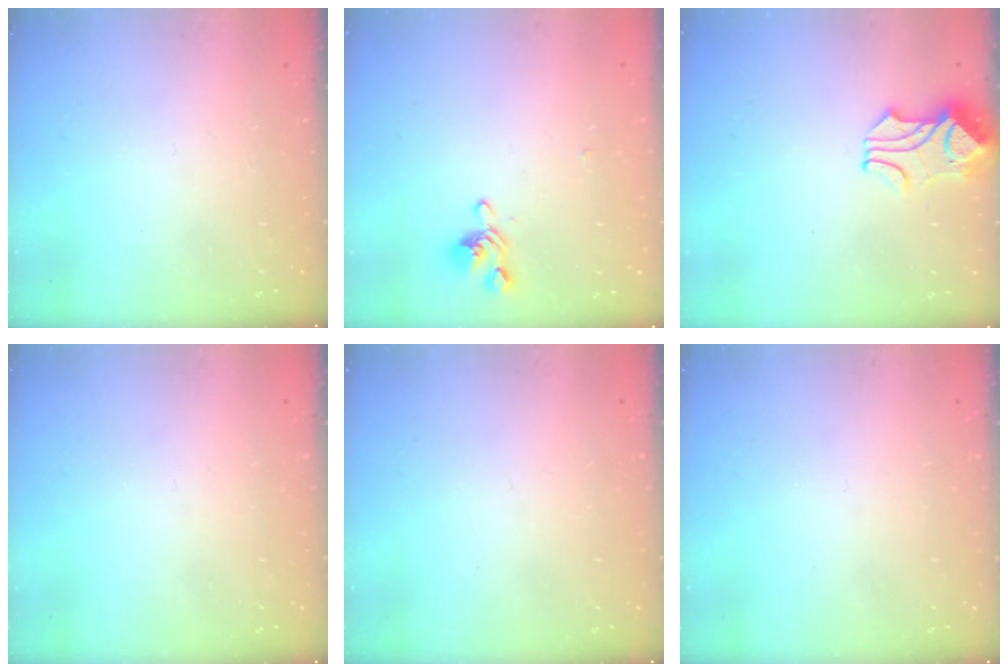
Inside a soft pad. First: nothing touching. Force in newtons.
{"total": 1.3, "press": 0.9, "slide": 1.0}
{"total": 2.0, "press": 1.6, "slide": 1.1}
{"total": 0.0}
{"total": 0.0}
{"total": 0.0}